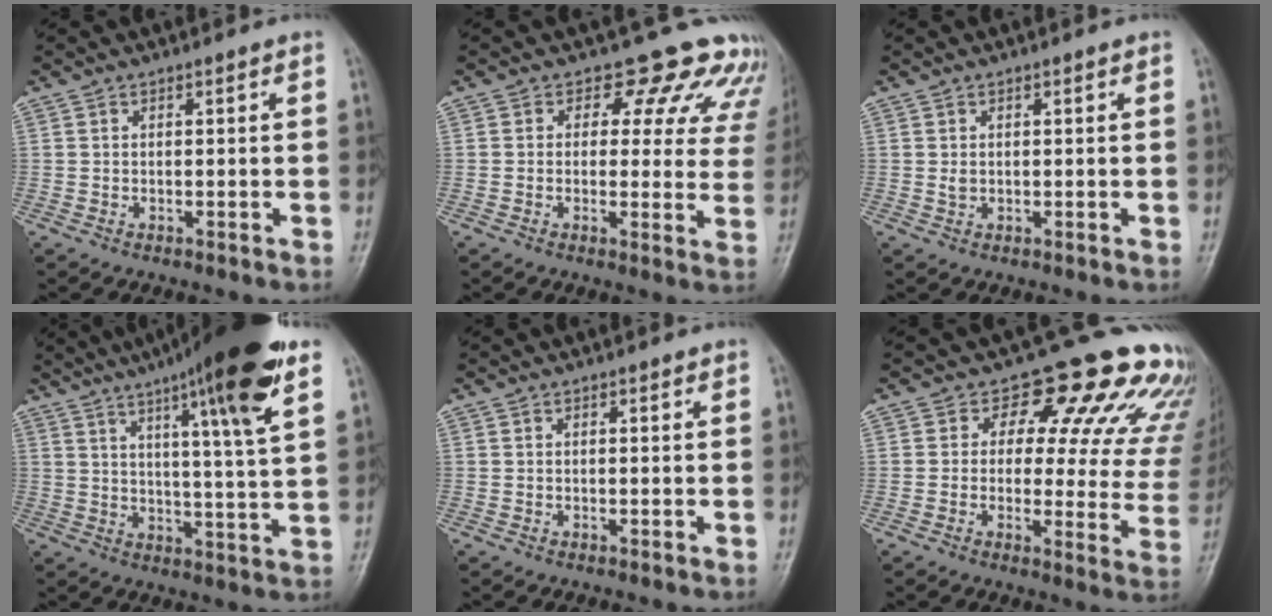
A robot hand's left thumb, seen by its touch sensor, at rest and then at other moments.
{"total": 12.3, "force": [10.4, 5.9, 2.5], "torque": [0.031, -0.055, 0.090]}
{"total": 1.4, "force": [0.4, 0.9, 1.0], "torque": [-0.012, -0.003, 0.011]}
{"total": 19.3, "force": [10.7, 1.9, 16.0], "torque": [-0.228, -0.033, 0.155]}
{"total": 0.5, "force": [0.3, 0.3, 0.3], "torque": [-0.003, -0.001, 0.002]}
{"total": 17.7, "force": [13.1, 7.7, 8.9], "torque": [-0.045, -0.064, 0.128]}